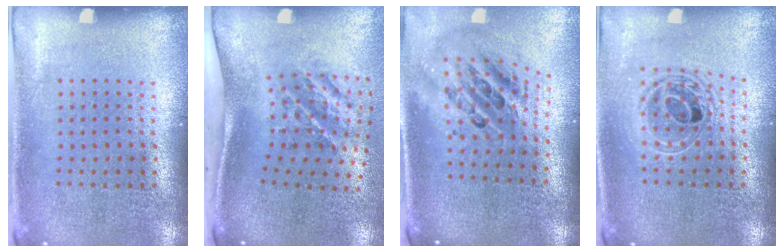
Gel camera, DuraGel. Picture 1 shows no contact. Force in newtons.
{"total": 2.1, "press": 1.3, "slide": 1.7}
{"total": 2.5, "press": 1.7, "slide": 1.8}
{"total": 1.7, "press": 1.4, "slide": 0.9}